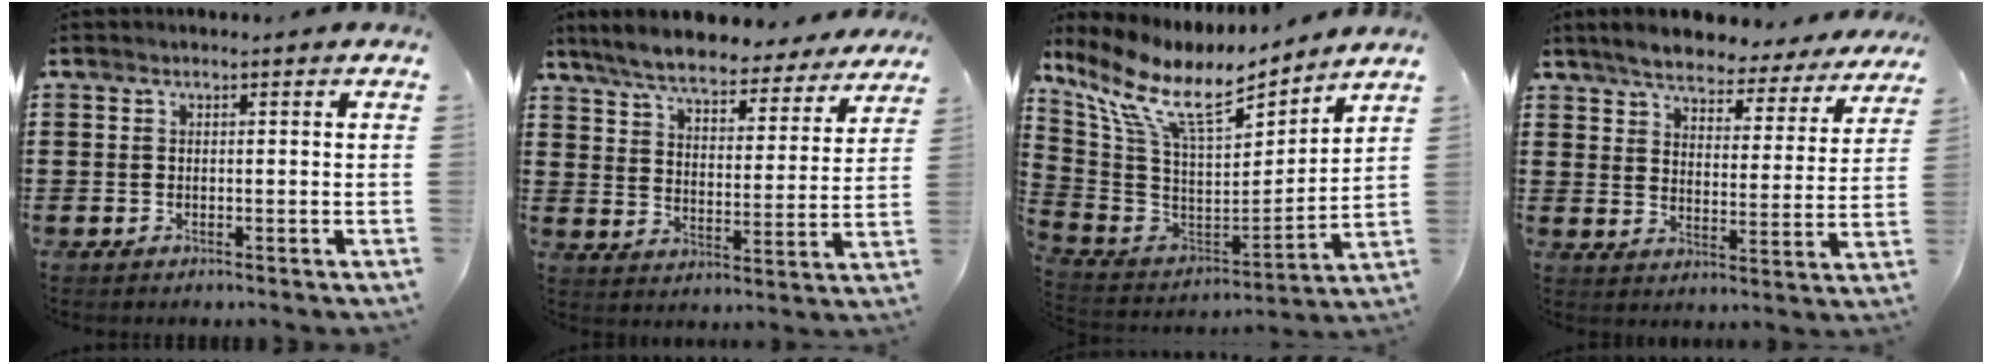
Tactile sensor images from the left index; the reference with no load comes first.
{"total": 7.3, "force": [6.9, 0.7, 2.3], "torque": [-0.077, -0.040, 0.121]}
{"total": 11.4, "force": [8.1, 3.6, 7.2], "torque": [-0.172, -0.048, 0.141]}
{"total": 5.5, "force": [5.2, 0.8, 1.4], "torque": [-0.054, -0.031, 0.088]}